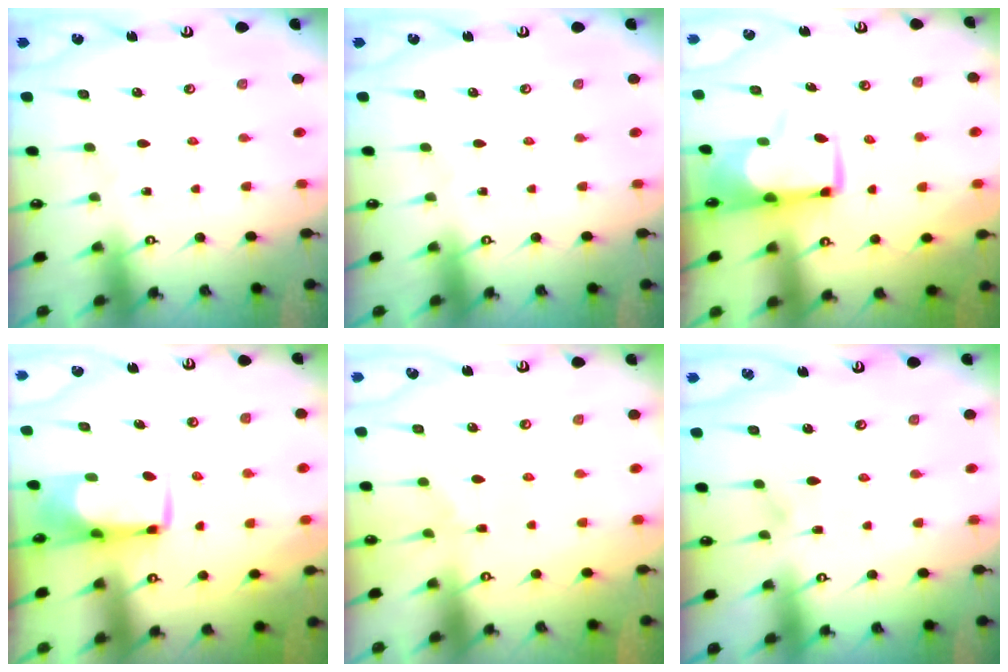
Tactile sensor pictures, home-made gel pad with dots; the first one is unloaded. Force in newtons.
{"total": 0.0}
{"total": 0.8, "press": 0.0, "slide": 0.8}
{"total": 0.9, "press": 0.7, "slide": 0.4}
{"total": 1.2, "press": 0.5, "slide": 1.1}
{"total": 4.9, "press": 4.9, "slide": 0.5}